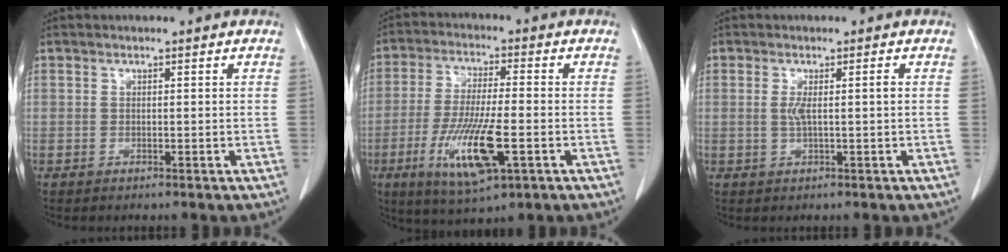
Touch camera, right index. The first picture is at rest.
{"total": 12.4, "force": [-4.4, 2.1, 11.4], "torque": [-0.227, -0.021, -0.074]}
{"total": 2.2, "force": [0.0, 0.0, 2.2], "torque": [-0.044, 0.001, 0.002]}